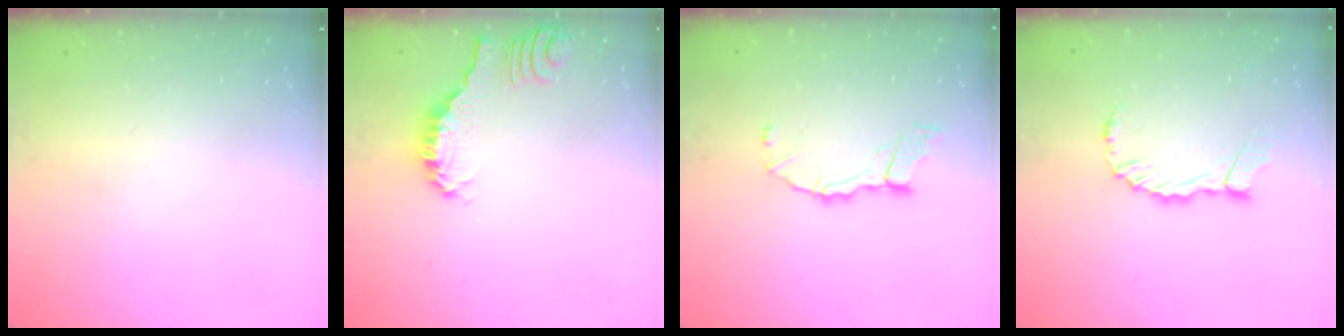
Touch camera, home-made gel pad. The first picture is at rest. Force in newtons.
{"total": 1.3, "press": 1.3, "slide": 0.3}
{"total": 8.3, "press": 8.2, "slide": 0.6}
{"total": 6.3, "press": 6.2, "slide": 1.0}